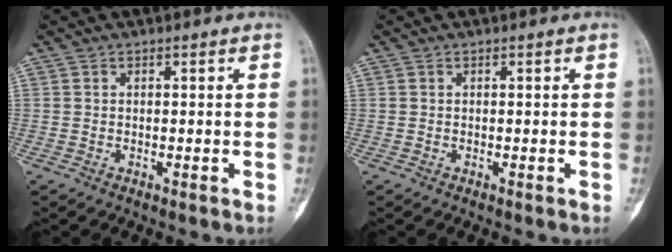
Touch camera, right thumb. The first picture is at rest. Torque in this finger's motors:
{"motor_torque": [0.00, 0.01, 0.03, -0.03, 0.01]}